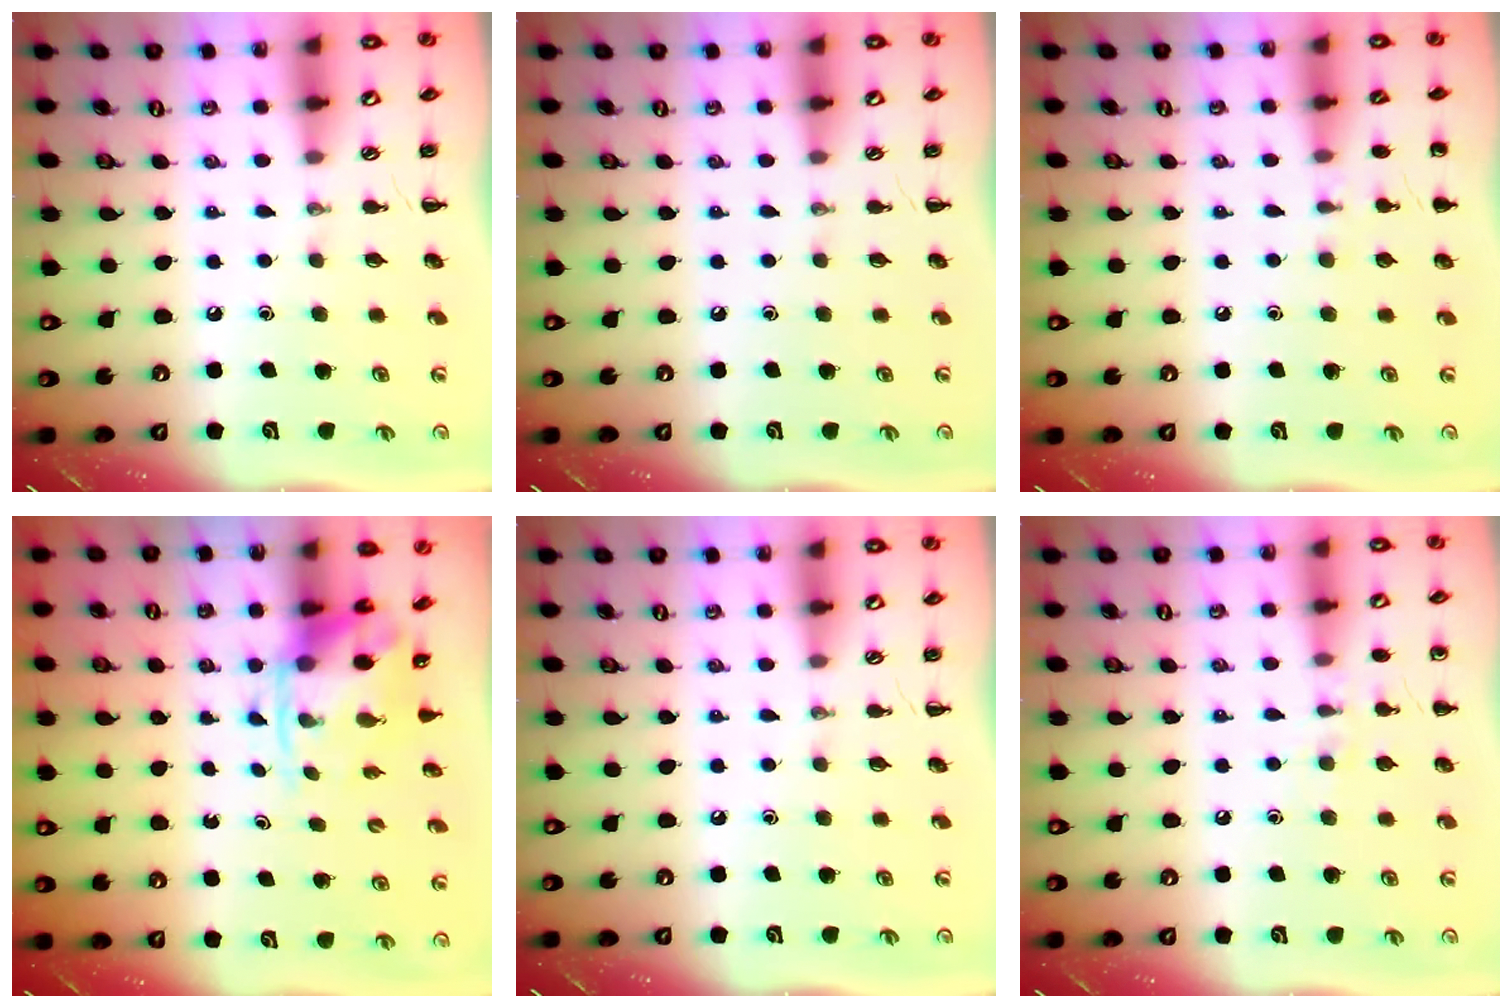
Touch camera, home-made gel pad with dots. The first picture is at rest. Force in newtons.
{"total": 0.0}
{"total": 6.3, "press": 6.1, "slide": 1.6}
{"total": 3.8, "press": 3.7, "slide": 0.8}
{"total": 0.0}
{"total": 7.1, "press": 6.8, "slide": 2.1}